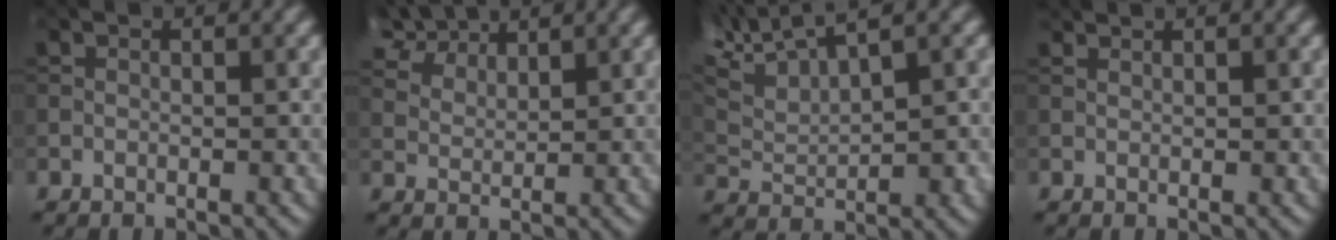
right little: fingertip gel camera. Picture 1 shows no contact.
{"total": 6.5, "force": [5.3, 2.4, 2.8], "torque": [-0.067, 0.010, 0.098]}
{"total": 7.9, "force": [5.3, 2.2, 5.4], "torque": [-0.109, 0.020, 0.094]}
{"total": 0.9, "force": [0.8, 0.0, 0.3], "torque": [-0.005, -0.001, 0.014]}